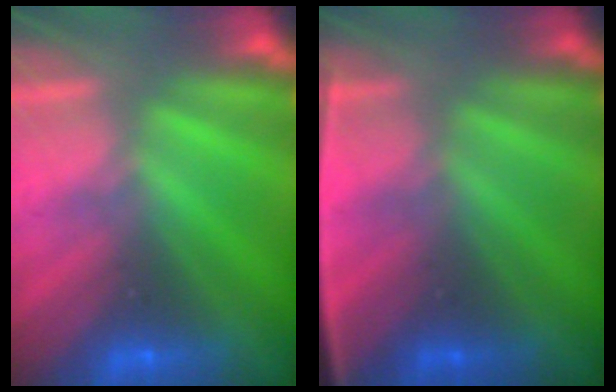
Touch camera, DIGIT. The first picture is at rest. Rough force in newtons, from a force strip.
{"total": 2.5}